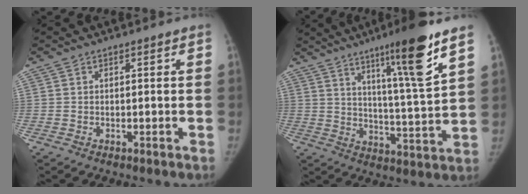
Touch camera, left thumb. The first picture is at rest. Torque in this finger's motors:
{"motor_torque": [1.35, 0.44, 1.40, -1.11, 0.39]}